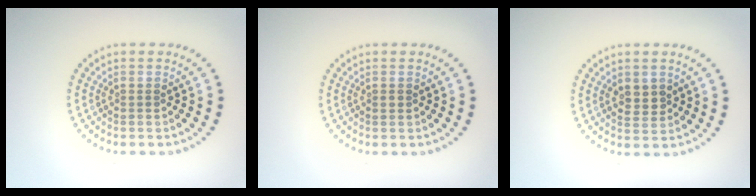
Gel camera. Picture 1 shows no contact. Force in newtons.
{"total": 0.6, "press": 0.6, "slide": 0.1}
{"total": 1.5, "press": 1.4, "slide": 0.5}